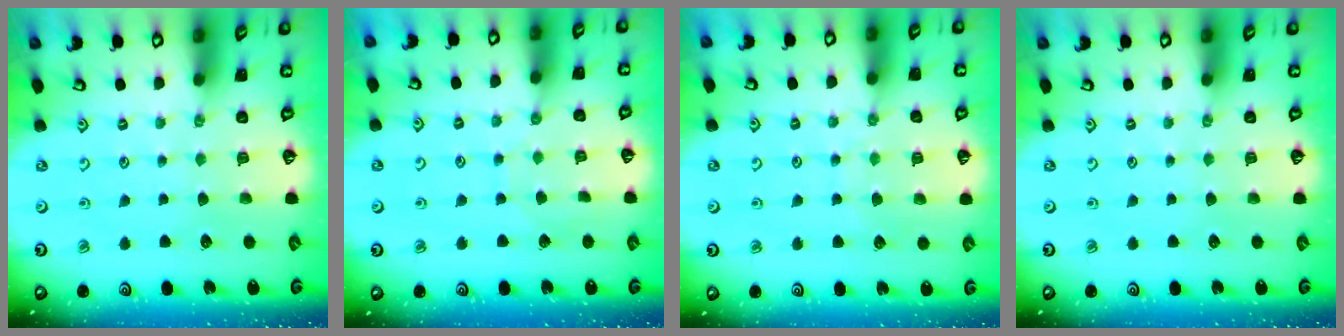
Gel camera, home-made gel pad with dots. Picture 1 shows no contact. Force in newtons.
{"total": 4.1, "press": 4.1, "slide": 0.4}
{"total": 6.2, "press": 6.2, "slide": 0.7}
{"total": 0.0}